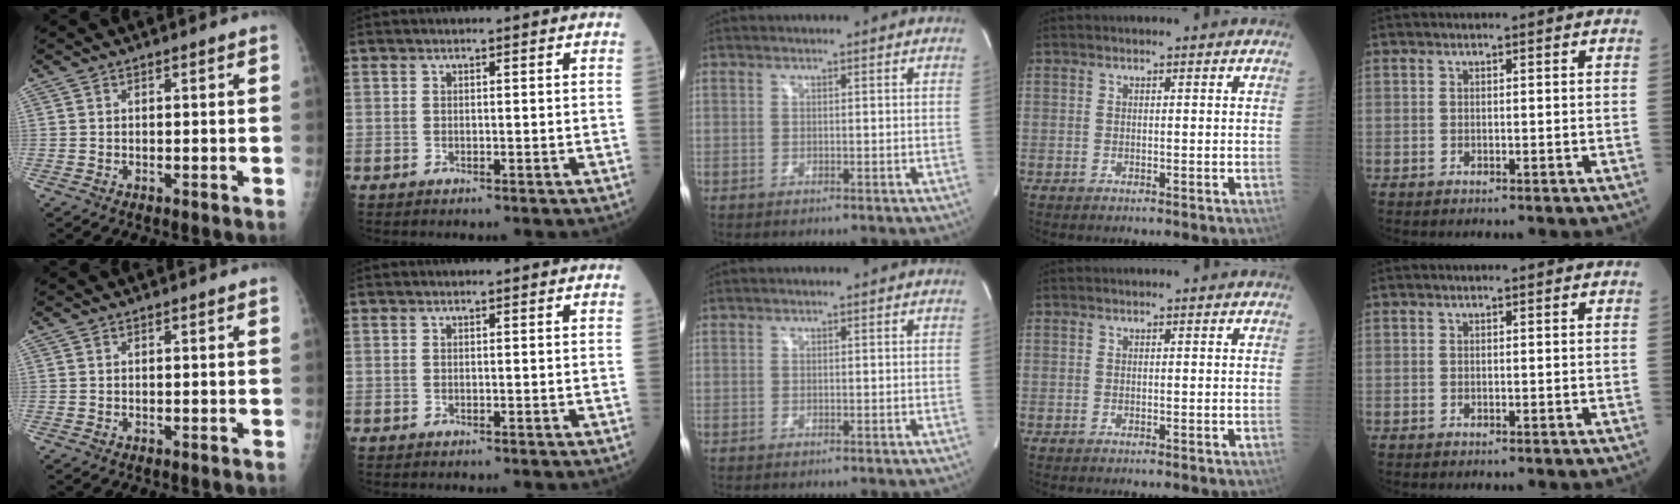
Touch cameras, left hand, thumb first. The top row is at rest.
{}